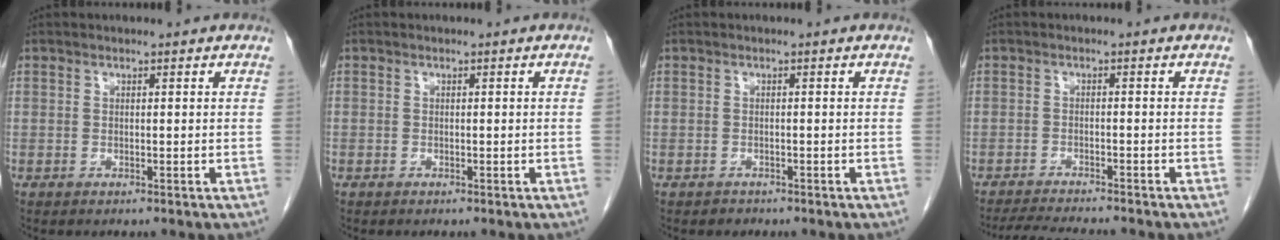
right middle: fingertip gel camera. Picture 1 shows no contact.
{"total": 0.0}
{"total": 0.9, "force": [-0.7, 0.5, -0.1], "torque": [-0.004, 0.002, -0.013]}
{"total": 7.3, "force": [-6.8, 0.2, 2.8], "torque": [-0.041, -0.015, -0.107]}